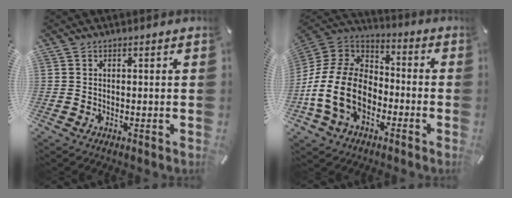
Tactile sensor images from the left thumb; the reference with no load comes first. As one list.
[{"total": 16.4, "force": [-5.5, 12.1, 9.7], "torque": [-0.225, 0.026, -0.100]}]